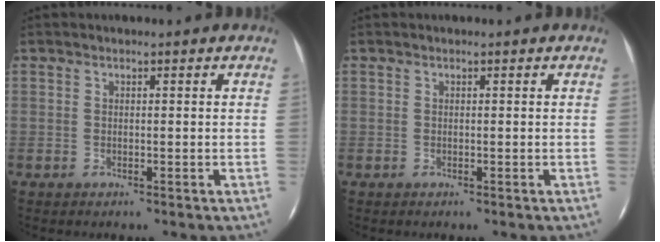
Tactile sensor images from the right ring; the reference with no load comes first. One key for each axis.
{"total": 0.0}